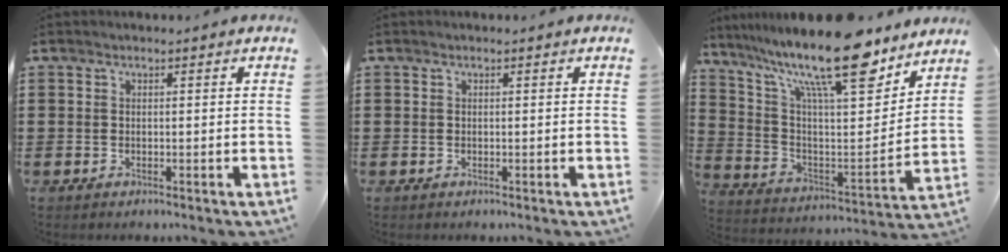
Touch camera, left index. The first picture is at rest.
{"total": 0.0}
{"total": 17.6, "force": [12.9, 4.0, 11.3], "torque": [-0.222, -0.070, 0.217]}